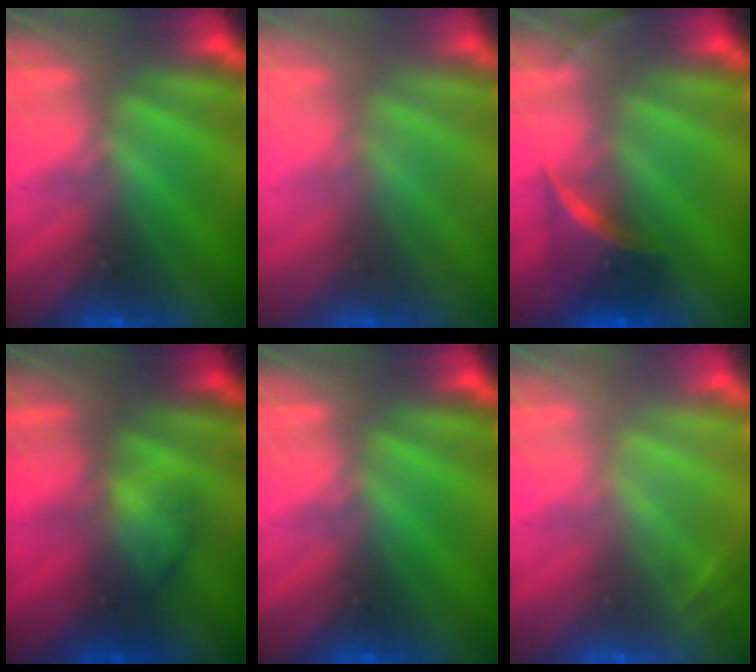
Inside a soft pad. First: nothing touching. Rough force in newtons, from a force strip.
{"total": 2.4}
{"total": 8.3}
{"total": 2.0}
{"total": 0.0}
{"total": 2.0}